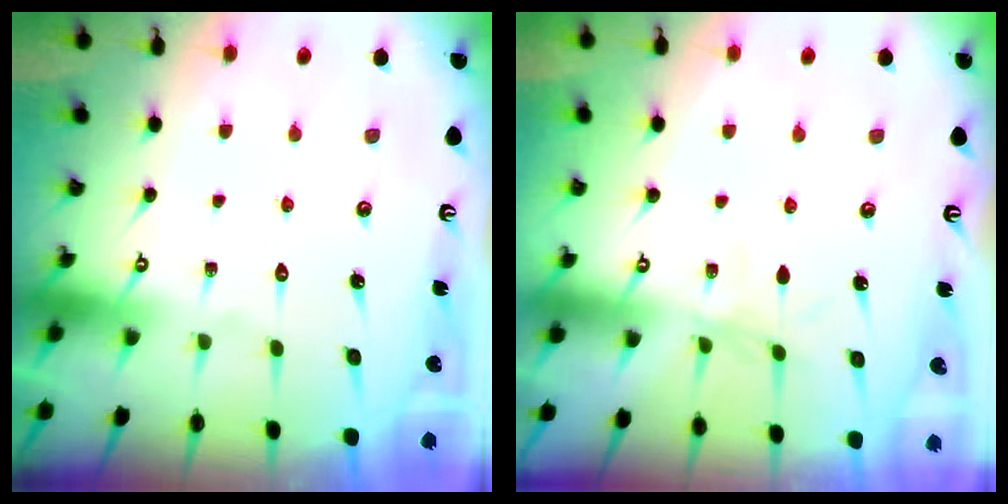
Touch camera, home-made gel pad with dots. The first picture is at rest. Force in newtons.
{"total": 3.4, "press": 3.3, "slide": 0.4}